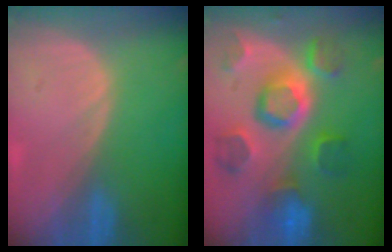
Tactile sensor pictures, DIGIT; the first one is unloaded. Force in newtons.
{"total": 11.1, "press": 9.9, "slide": 5.2}